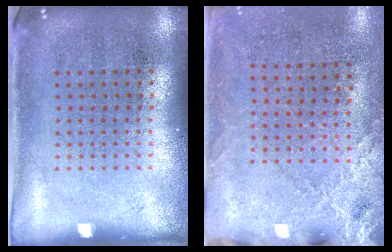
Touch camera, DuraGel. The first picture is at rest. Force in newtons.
{"total": 2.6, "press": 2.3, "slide": 1.1}